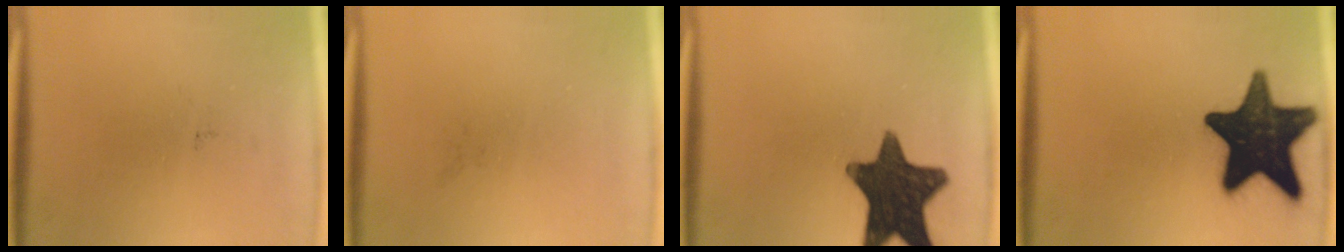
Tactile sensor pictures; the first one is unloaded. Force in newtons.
{"total": 0.0}
{"total": 15.8}
{"total": 18.4}